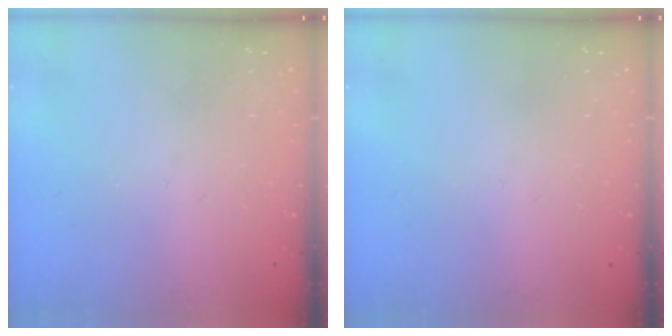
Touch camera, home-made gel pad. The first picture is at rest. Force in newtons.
{"total": 0.0}